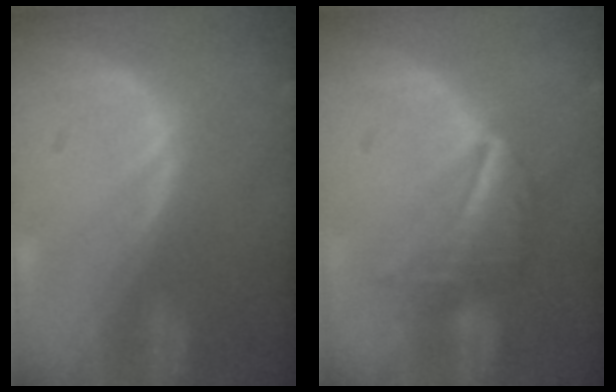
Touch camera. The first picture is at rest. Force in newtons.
{"total": 6.7, "press": 6.1, "slide": 2.7}